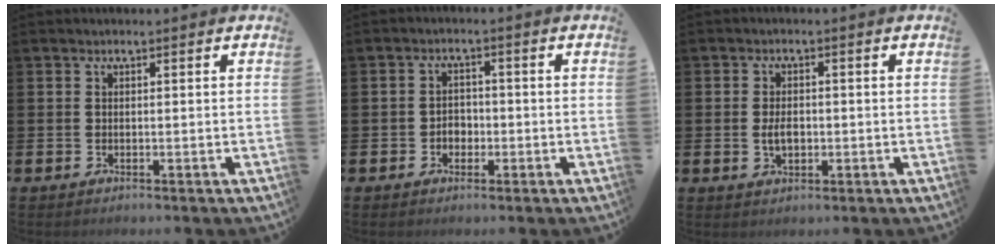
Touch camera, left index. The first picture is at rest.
{"total": 2.4, "force": [-0.8, 2.0, 1.1], "torque": [-0.013, 0.002, -0.022]}
{"total": 3.0, "force": [-0.2, 1.8, 2.4], "torque": [-0.036, 0.001, -0.006]}